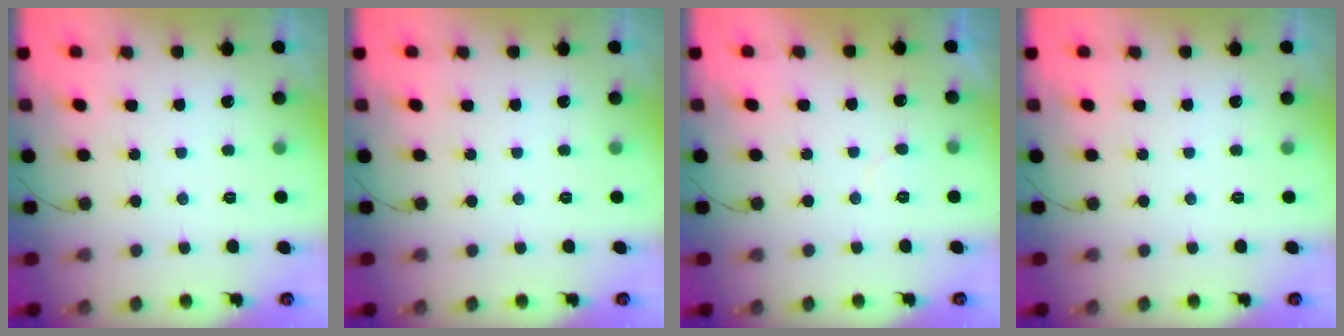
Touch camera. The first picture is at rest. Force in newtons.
{"total": 0.0}
{"total": 3.4, "press": 3.4, "slide": 0.3}
{"total": 0.0}